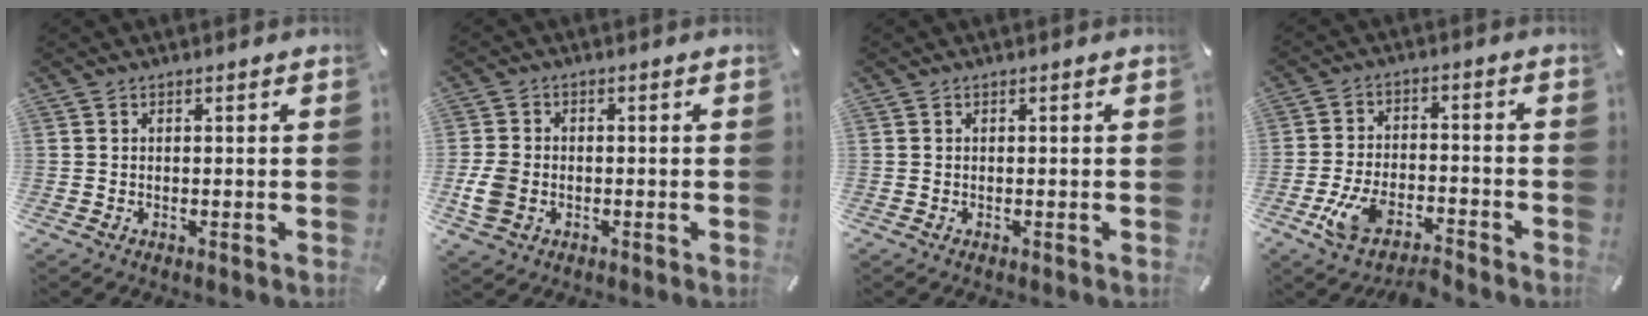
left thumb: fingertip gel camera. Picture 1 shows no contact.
{"total": 6.3, "force": [-1.4, 5.2, 3.3], "torque": [-0.074, 0.003, -0.025]}
{"total": 0.0}
{"total": 9.1, "force": [-6.1, 3.8, 5.6], "torque": [-0.117, 0.025, -0.114]}